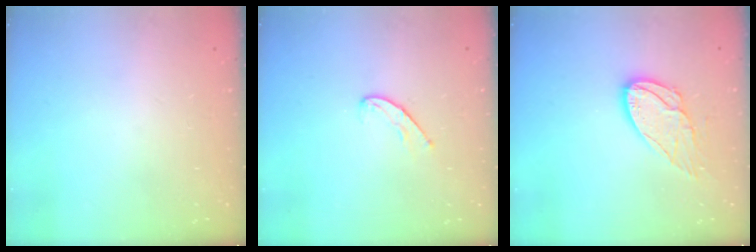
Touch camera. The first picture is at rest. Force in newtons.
{"total": 6.5, "press": 6.4, "slide": 0.6}
{"total": 11.0, "press": 10.9, "slide": 0.5}